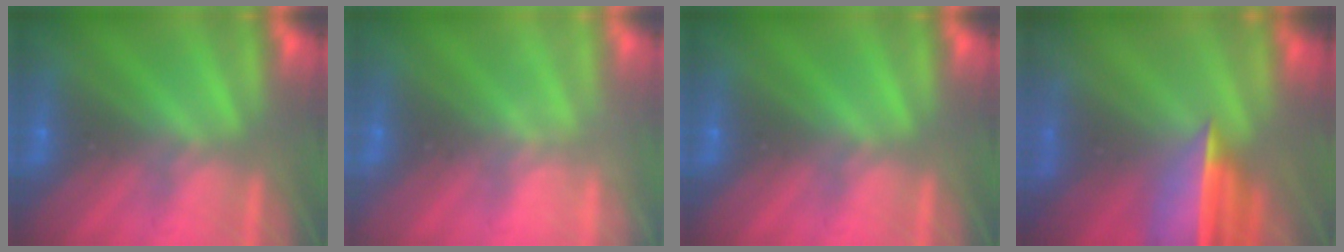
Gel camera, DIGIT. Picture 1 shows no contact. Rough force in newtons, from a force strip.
{"total": 2.0}
{"total": 0.0}
{"total": 7.0}